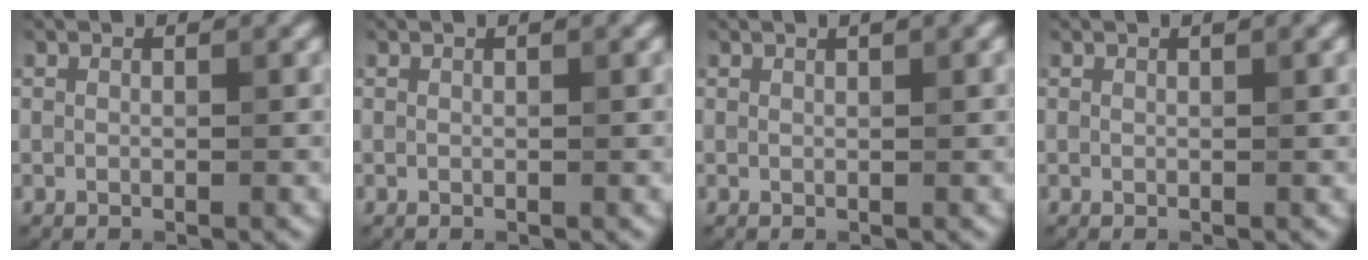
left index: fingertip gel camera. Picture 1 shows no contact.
{"total": 0.7, "force": [0.4, 0.1, 0.6], "torque": [-0.004, 0.004, 0.005]}
{"total": 1.7, "force": [0.9, 0.5, 1.3], "torque": [-0.012, 0.003, 0.011]}
{"total": 1.0, "force": [0.5, 0.3, 0.8], "torque": [-0.006, 0.005, 0.006]}